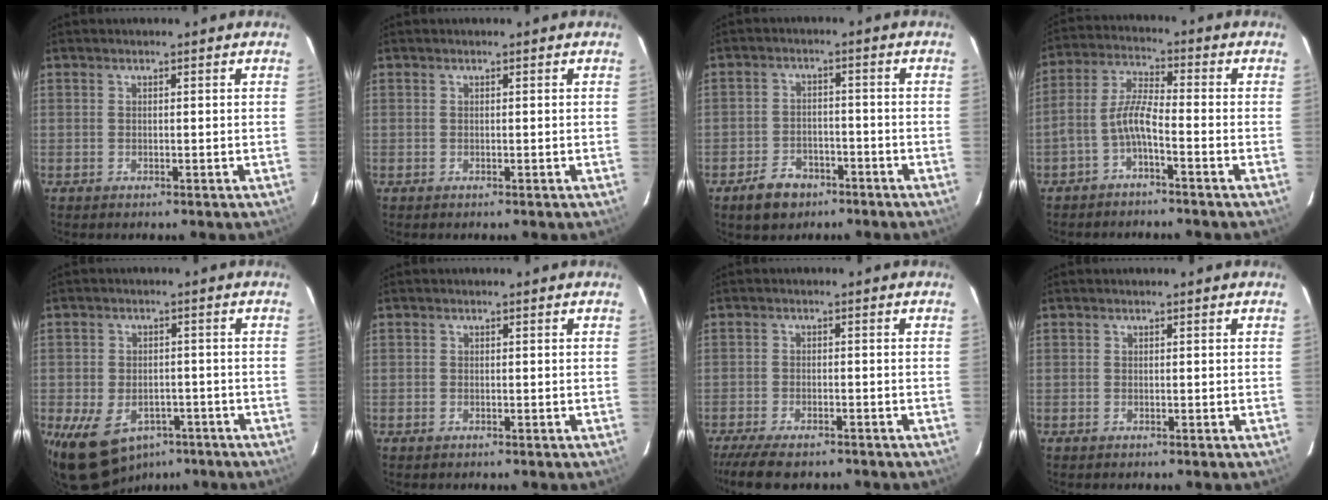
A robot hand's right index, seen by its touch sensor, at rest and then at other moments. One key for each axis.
{"total": 0.0}
{"total": 7.0, "fx": -4.7, "fy": 4.4, "fz": 2.6, "tx": -0.075, "ty": 0.013, "tz": -0.067}
{"total": 5.5, "fx": -2.9, "fy": 1.1, "fz": 4.6, "tx": -0.112, "ty": 0.017, "tz": -0.057}
{"total": 12.6, "fx": -6.9, "fy": 8.5, "fz": 6.4, "tx": -0.151, "ty": -0.009, "tz": -0.092}
{"total": 0.6, "fx": -0.4, "fy": 0.4, "fz": 0.1, "tx": -0.002, "ty": 0.001, "tz": -0.006}
{"total": 9.3, "fx": -7.6, "fy": 2.7, "fz": 4.6, "tx": -0.114, "ty": -0.027, "tz": -0.130}
{"total": 0.0}